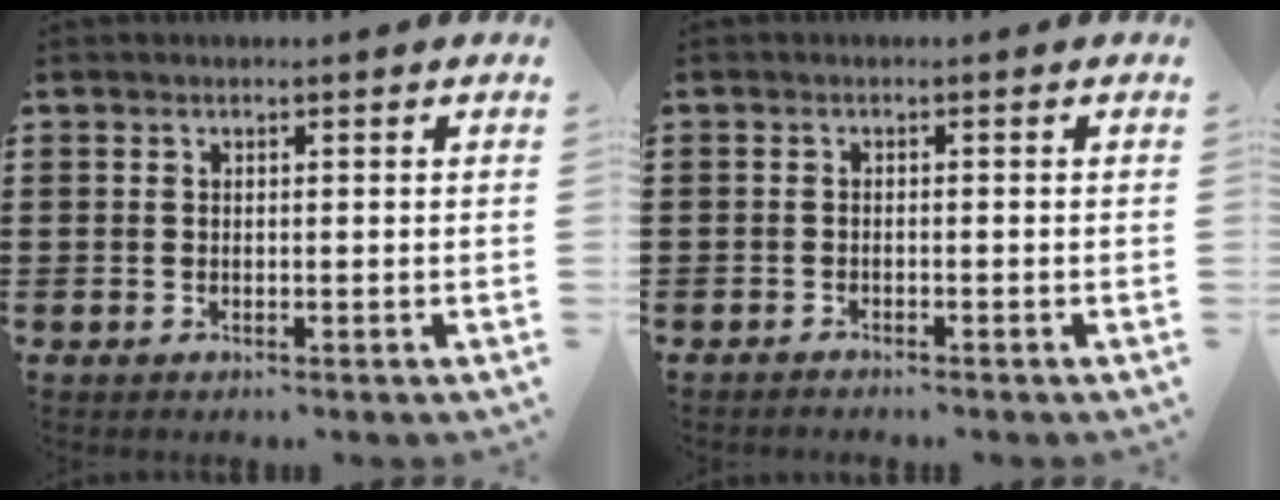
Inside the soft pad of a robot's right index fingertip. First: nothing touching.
{"total": 0.7, "force": [-0.7, -0.2, -0.1], "torque": [0.002, 0.001, -0.014]}